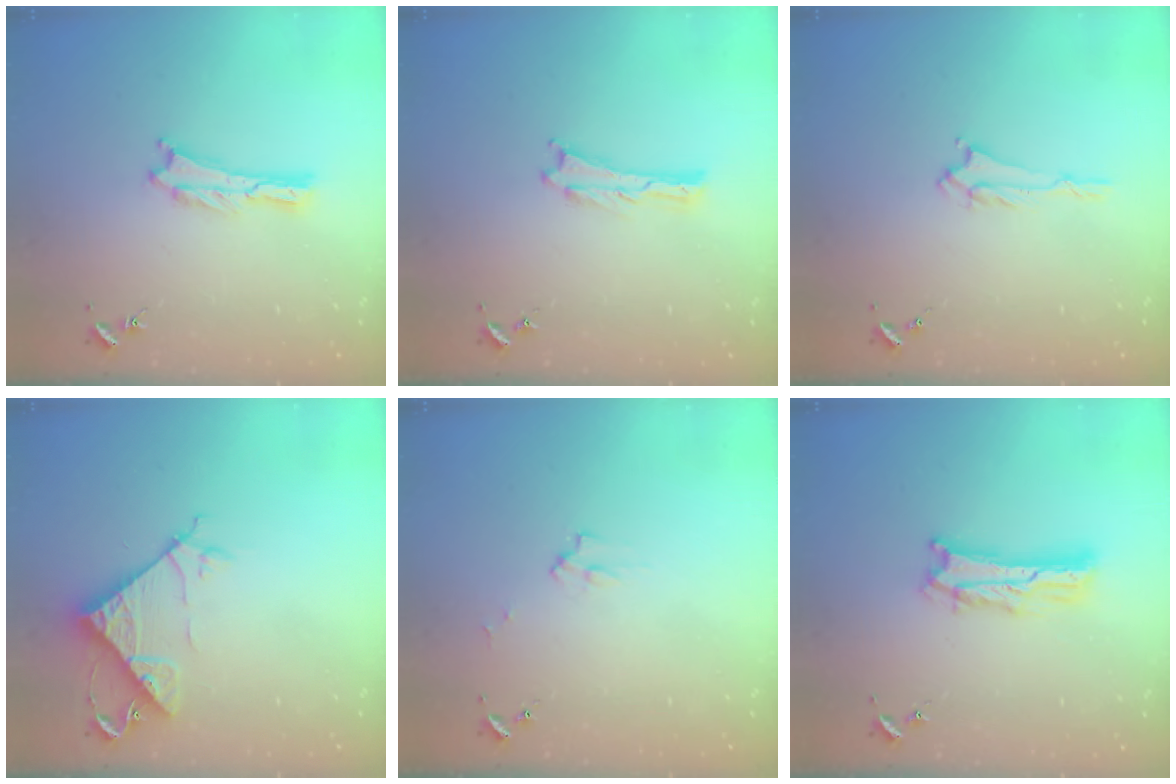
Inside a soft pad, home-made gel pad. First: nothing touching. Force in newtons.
{"total": 0.0}
{"total": 1.4, "press": 1.3, "slide": 0.2}
{"total": 7.7, "press": 7.7, "slide": 0.7}
{"total": 2.2, "press": 2.2, "slide": 0.3}
{"total": 5.1, "press": 5.1, "slide": 0.5}